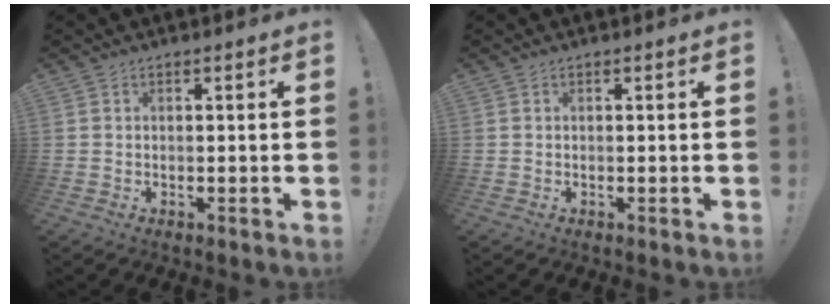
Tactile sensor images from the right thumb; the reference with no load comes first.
{"total": 0.0}